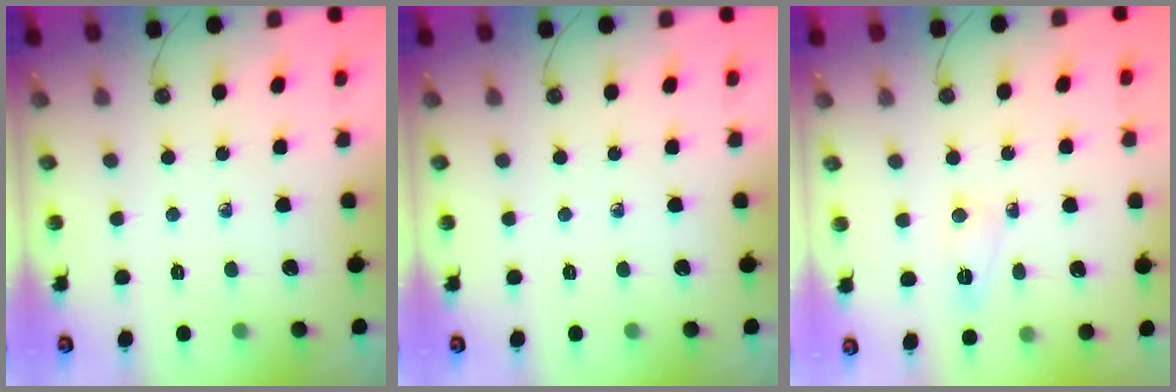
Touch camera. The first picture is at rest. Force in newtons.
{"total": 0.0}
{"total": 3.2, "press": 3.2, "slide": 0.7}